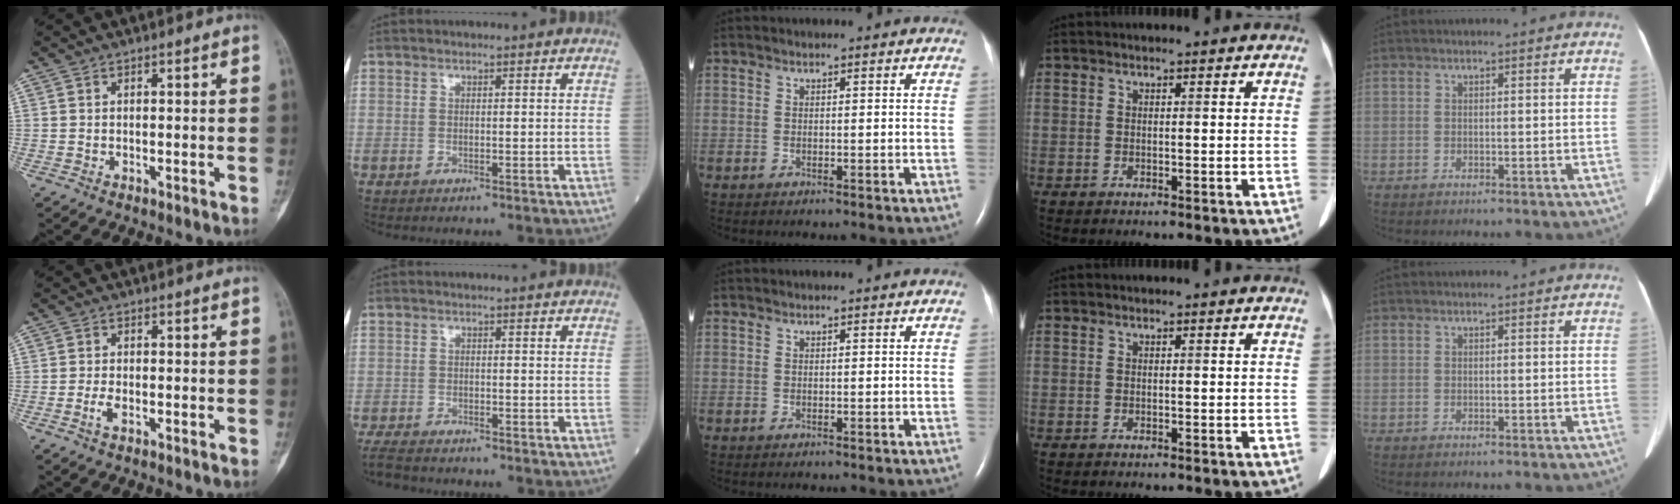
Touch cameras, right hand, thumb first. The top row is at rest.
{"thumb": {"total": 2.2, "force": [-1.1, 0.9, 1.7], "torque": [-0.043, 0.006, -0.022]}, "index": {"total": 4.7, "force": [-4.3, 0.8, 1.5], "torque": [-0.027, -0.014, -0.075]}}